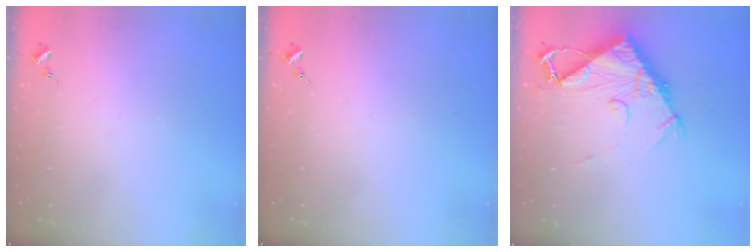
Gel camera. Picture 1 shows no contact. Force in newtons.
{"total": 0.0}
{"total": 10.6, "press": 10.5, "slide": 1.0}